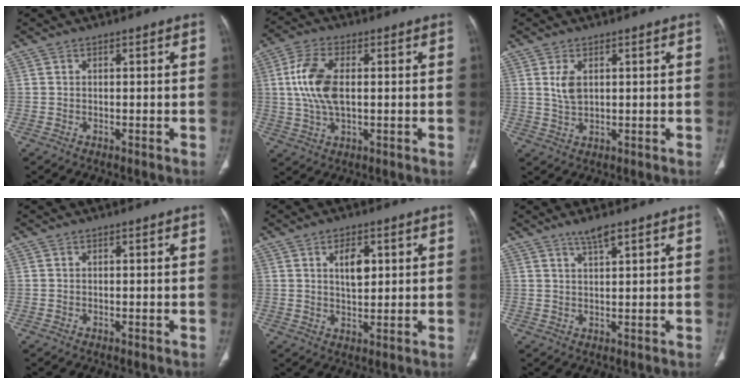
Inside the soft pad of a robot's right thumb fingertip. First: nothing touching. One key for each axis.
{"total": 10.2, "fx": 1.1, "fy": 5.3, "fz": 8.7, "tx": -0.187, "ty": 0.006, "tz": 0.022}
{"total": 3.9, "fx": 1.2, "fy": 2.2, "fz": 3.0, "tx": -0.059, "ty": -0.006, "tz": 0.029}
{"total": 0.0}
{"total": 5.3, "fx": 1.8, "fy": 2.8, "fz": 4.2, "tx": -0.056, "ty": -0.011, "tz": 0.032}
{"total": 3.1, "fx": 2.2, "fy": 0.3, "fz": 2.2, "tx": -0.045, "ty": -0.012, "tz": 0.044}